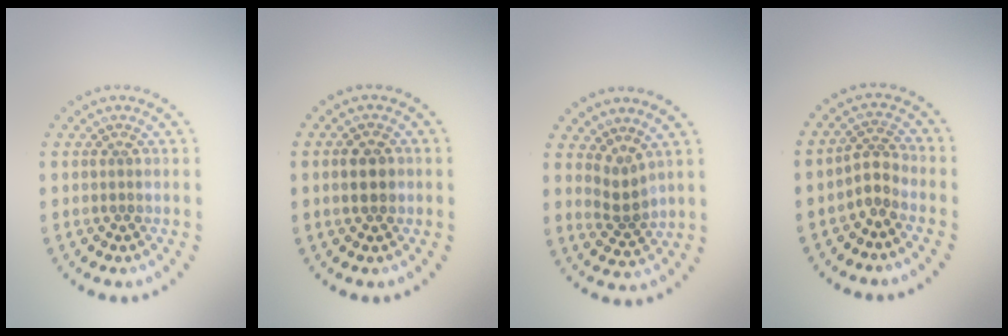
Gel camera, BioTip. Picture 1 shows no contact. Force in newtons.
{"total": 2.5, "press": 2.4, "slide": 0.3}
{"total": 2.1, "press": 1.5, "slide": 1.4}
{"total": 2.1, "press": 1.5, "slide": 1.5}